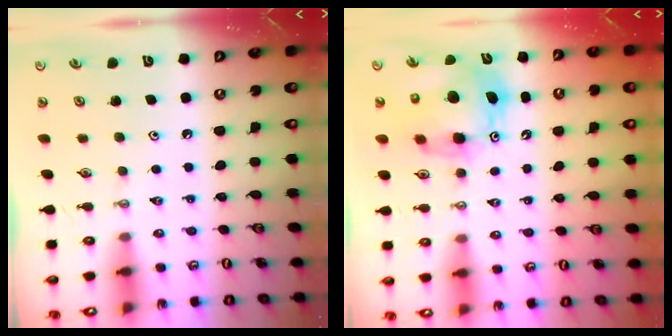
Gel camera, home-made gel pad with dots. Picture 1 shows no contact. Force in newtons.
{"total": 12.6, "press": 12.5, "slide": 1.5}